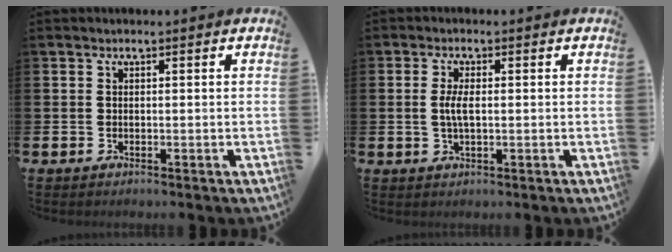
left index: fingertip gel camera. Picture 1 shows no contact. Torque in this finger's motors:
{"motor_torque": [0.95, 0.01, 0.17, 0.16]}